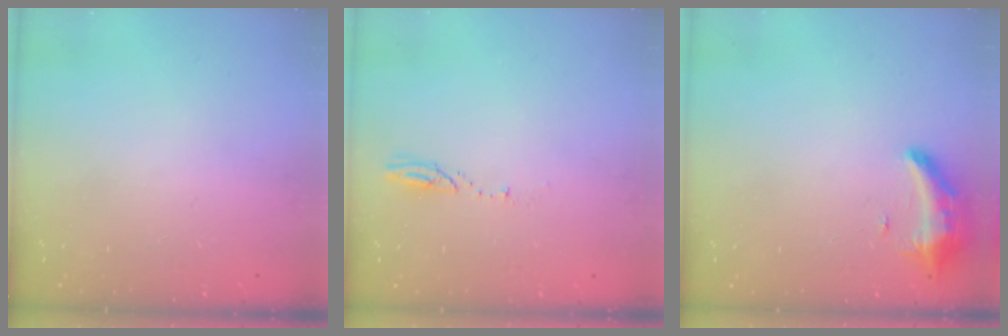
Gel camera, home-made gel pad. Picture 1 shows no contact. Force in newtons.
{"total": 3.4, "press": 3.4, "slide": 0.3}
{"total": 8.3, "press": 8.2, "slide": 1.5}